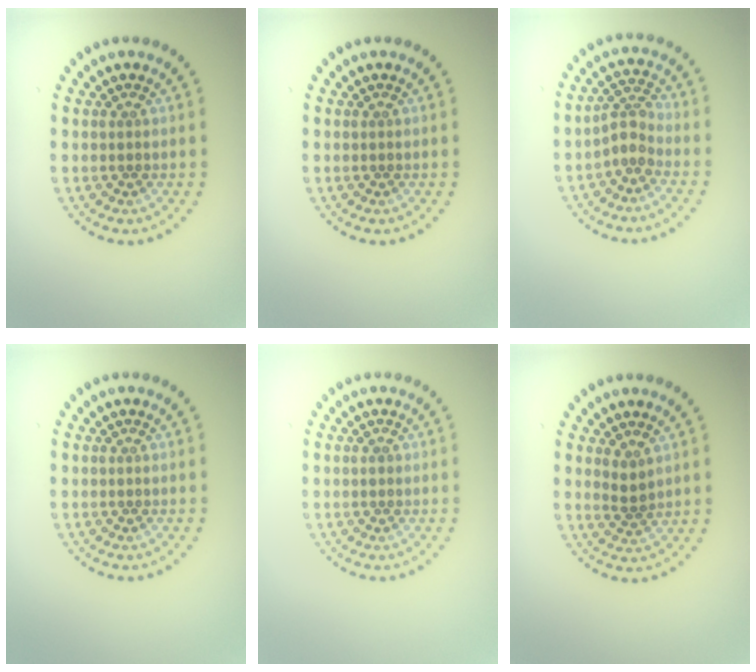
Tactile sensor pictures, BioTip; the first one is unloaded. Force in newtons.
{"total": 0.0}
{"total": 2.3, "press": 1.6, "slide": 1.7}
{"total": 0.0}
{"total": 0.7, "press": 0.7, "slide": 0.1}
{"total": 1.4, "press": 1.2, "slide": 0.8}